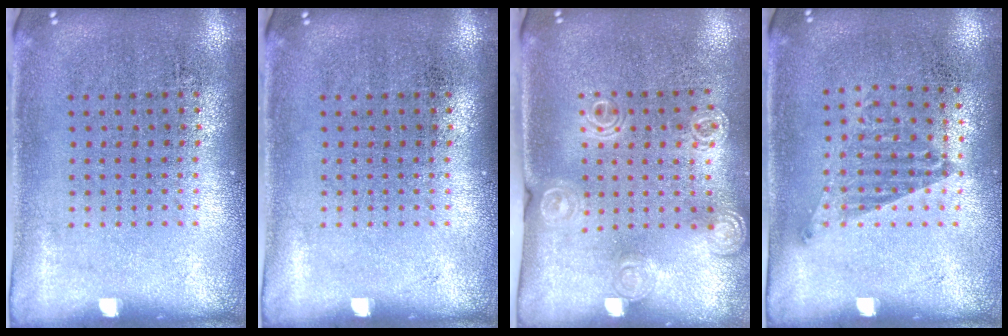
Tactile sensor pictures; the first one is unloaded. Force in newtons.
{"total": 0.0}
{"total": 1.3, "press": 1.3, "slide": 0.3}
{"total": 1.0, "press": 0.8, "slide": 0.7}